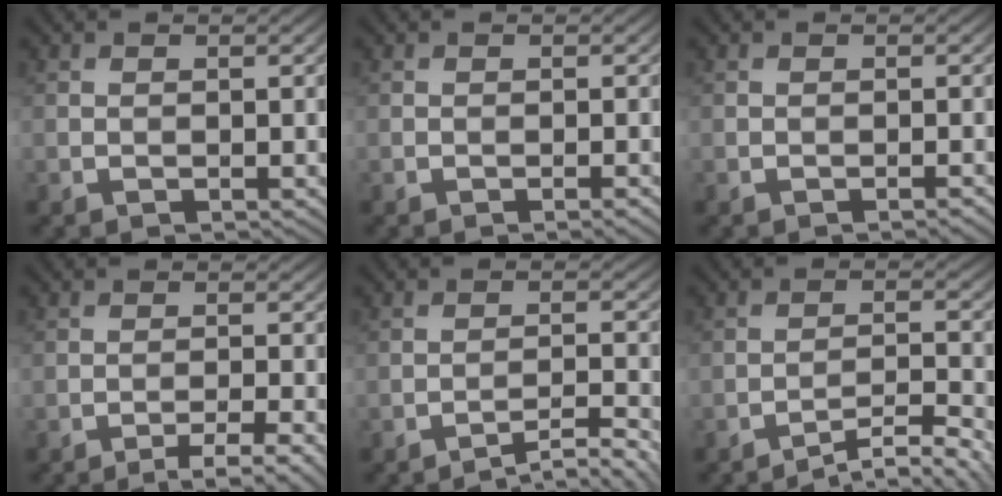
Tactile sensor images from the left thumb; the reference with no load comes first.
{"total": 0.8, "force": [-0.7, -0.2, 0.4], "torque": [-0.006, 0.004, -0.014]}
{"total": 0.8, "force": [-0.8, -0.3, 0.1], "torque": [-0.002, 0.006, -0.015]}
{"total": 3.6, "force": [-2.6, -0.1, 2.5], "torque": [-0.042, 0.008, -0.040]}
{"total": 3.4, "force": [-3.1, -0.5, 1.3], "torque": [-0.018, 0.012, -0.048]}
{"total": 4.1, "force": [-3.7, -0.2, 1.8], "torque": [-0.029, 0.010, -0.055]}